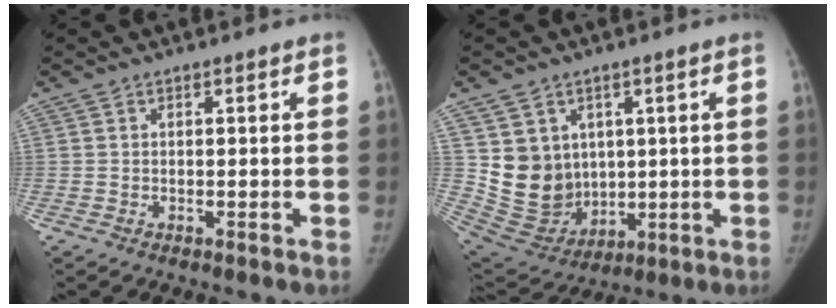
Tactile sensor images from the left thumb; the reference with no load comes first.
{"total": 12.4, "force": [3.2, 10.8, 5.4], "torque": [-0.066, -0.024, 0.094]}